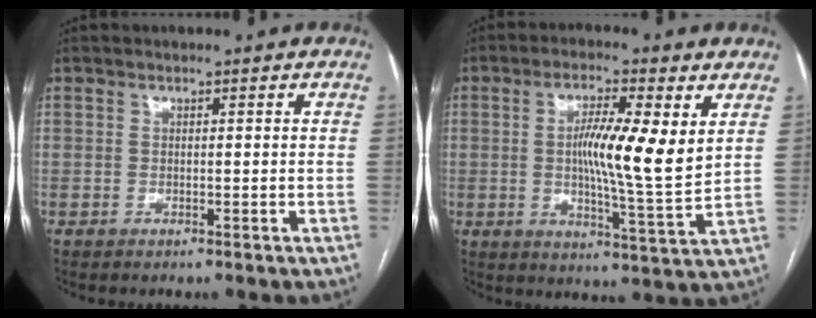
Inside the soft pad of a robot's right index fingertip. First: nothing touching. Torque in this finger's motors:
{"motor_torque": [0.68, 0.50, 0.10, 0.09]}